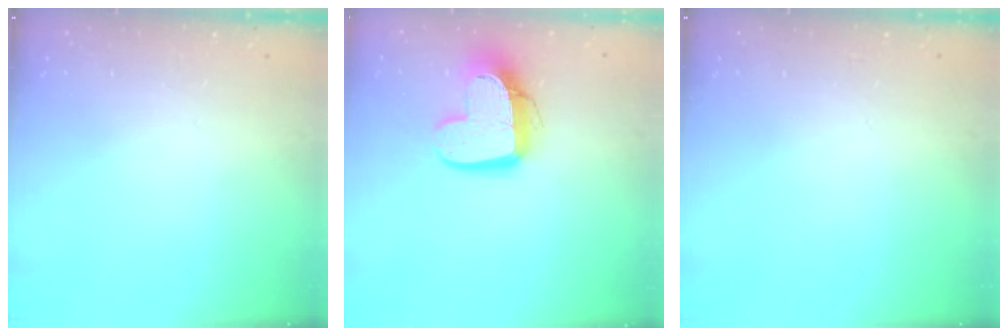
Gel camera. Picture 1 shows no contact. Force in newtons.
{"total": 13.8, "press": 13.8, "slide": 1.2}
{"total": 0.0}